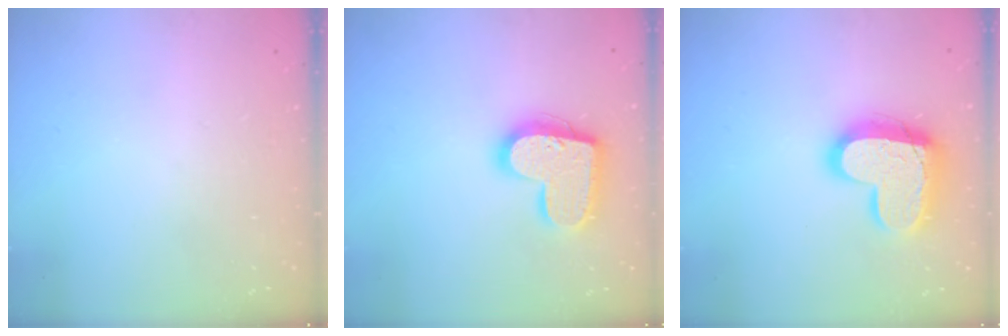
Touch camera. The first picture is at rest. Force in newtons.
{"total": 17.8, "press": 17.8, "slide": 1.2}
{"total": 17.9, "press": 17.8, "slide": 1.6}